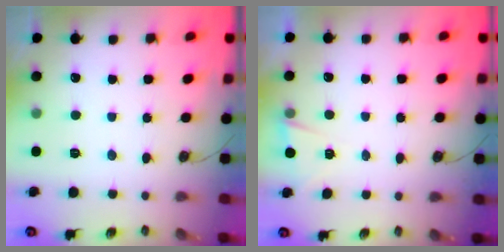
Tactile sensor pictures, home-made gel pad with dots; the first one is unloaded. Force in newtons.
{"total": 1.5, "press": 1.3, "slide": 0.8}